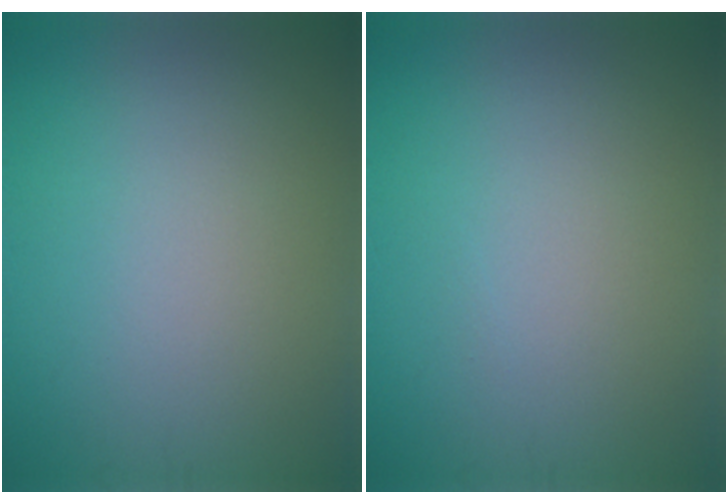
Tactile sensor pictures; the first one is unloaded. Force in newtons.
{"total": 0.0}